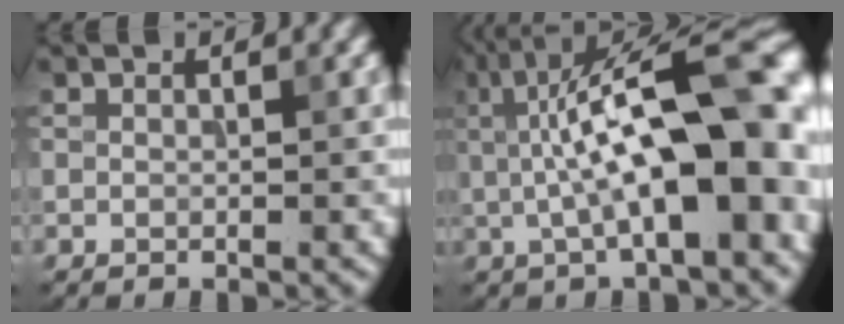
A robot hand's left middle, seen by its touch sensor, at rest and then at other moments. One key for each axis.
{"total": 13.4, "fx": 0.6, "fy": 4.6, "fz": 12.6, "tx": -0.168, "ty": 0.025, "tz": 0.006}